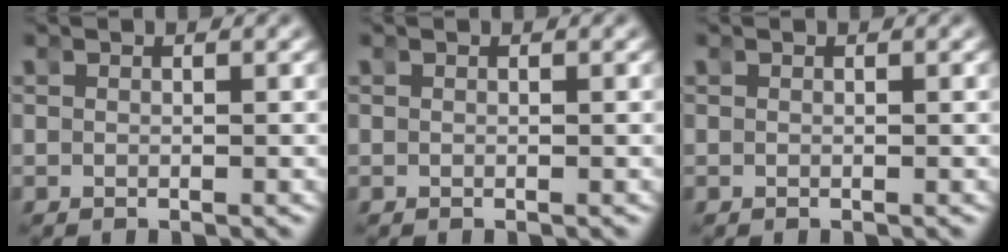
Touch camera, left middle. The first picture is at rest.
{"total": 0.0}
{"total": 0.0}